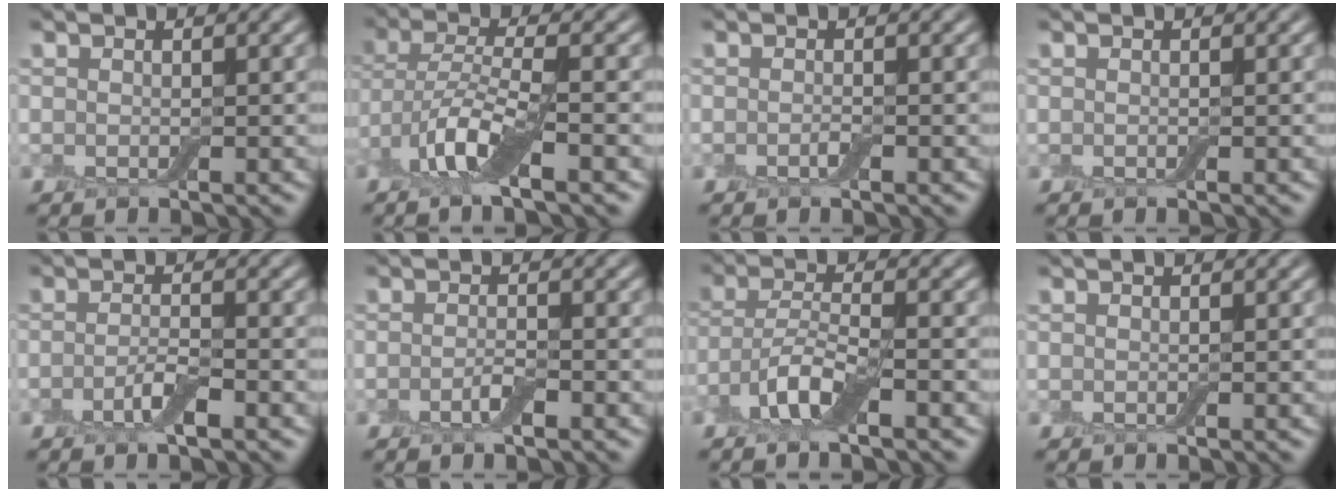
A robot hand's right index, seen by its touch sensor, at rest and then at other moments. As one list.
[{"total": 5.1, "force": [-2.2, 1.6, 4.3], "torque": [-0.097, 0.000, -0.050]}, {"total": 0.7, "force": [-0.4, 0.1, 0.6], "torque": [-0.014, 0.000, -0.008]}, {"total": 0.0}, {"total": 2.2, "force": [-1.1, 0.5, 1.9], "torque": [-0.036, 0.004, -0.025]}, {"total": 1.5, "force": [-0.7, 0.3, 1.2], "torque": [-0.026, 0.000, -0.017]}, {"total": 4.1, "force": [-2.4, 1.0, 3.2], "torque": [-0.066, 0.004, -0.055]}, {"total": 0.0}]